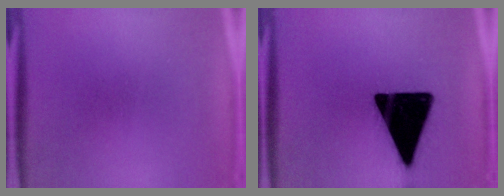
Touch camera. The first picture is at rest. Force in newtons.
{"total": 19.9}